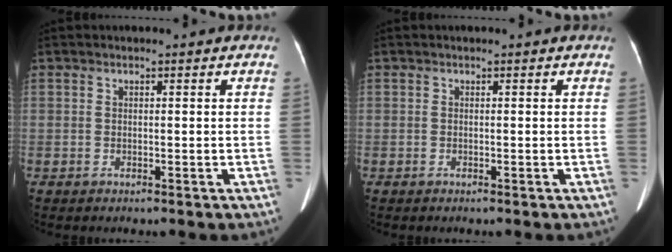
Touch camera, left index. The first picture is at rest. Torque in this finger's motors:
{"motor_torque": [0.02, 0.02, 0.00, 0.01]}